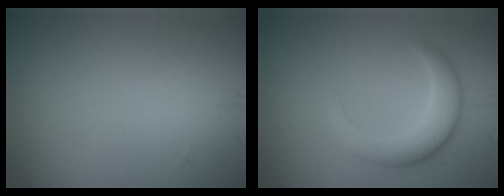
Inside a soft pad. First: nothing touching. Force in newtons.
{"total": 3.8, "press": 3.8, "slide": 0.1}